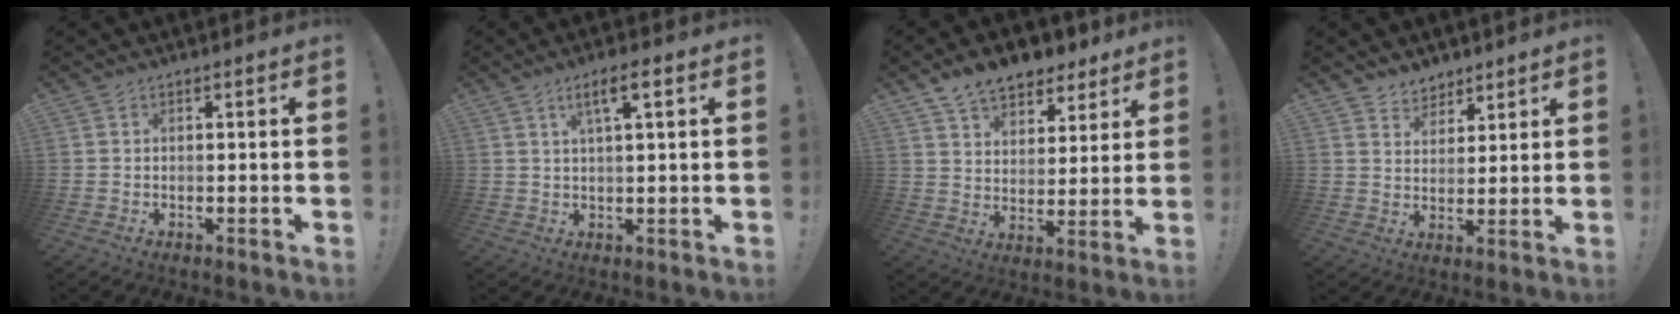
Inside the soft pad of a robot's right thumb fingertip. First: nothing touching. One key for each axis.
{"total": 5.1, "fx": 2.2, "fy": 0.5, "fz": 4.6, "tx": -0.080, "ty": -0.001, "tz": 0.031}
{"total": 10.7, "fx": 8.5, "fy": 5.5, "fz": 3.5, "tx": -0.063, "ty": -0.058, "tz": 0.160}
{"total": 5.7, "fx": 4.6, "fy": 3.3, "fz": -0.1, "tx": 0.005, "ty": -0.040, "tz": 0.089}